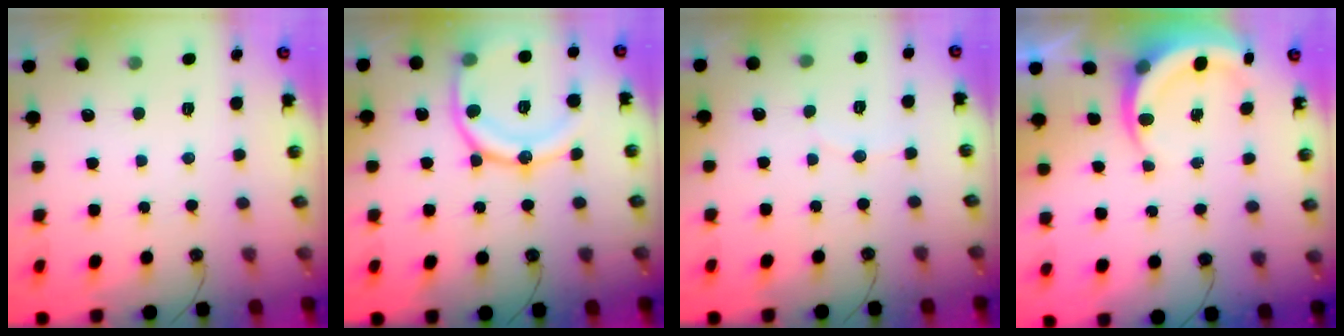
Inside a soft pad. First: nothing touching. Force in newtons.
{"total": 17.7, "press": 17.6, "slide": 1.9}
{"total": 2.4, "press": 2.4, "slide": 0.2}
{"total": 5.8, "press": 5.8, "slide": 0.4}